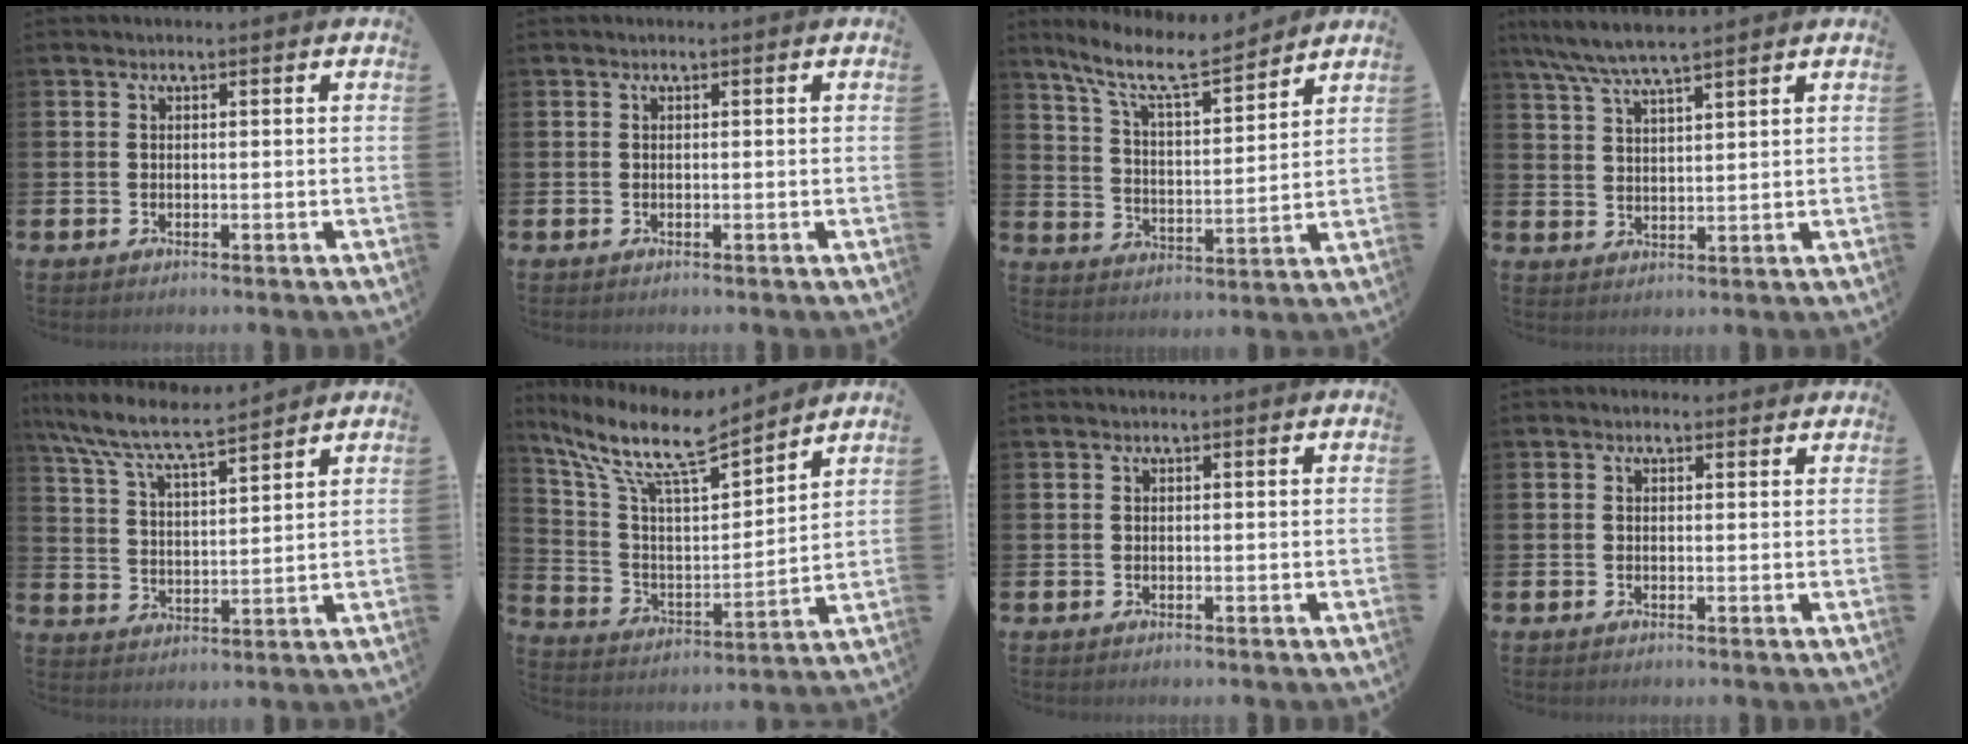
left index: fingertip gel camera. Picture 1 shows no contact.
{"total": 0.0}
{"total": 9.6, "force": [8.4, 1.7, 4.5], "torque": [-0.112, -0.045, 0.147]}
{"total": 5.9, "force": [5.3, 0.5, 2.4], "torque": [-0.069, -0.017, 0.096]}
{"total": 8.4, "force": [7.6, 0.8, 3.4], "torque": [-0.097, -0.040, 0.135]}
{"total": 11.7, "force": [9.7, 2.4, 6.1], "torque": [-0.153, -0.058, 0.164]}
{"total": 0.0}
{"total": 0.6, "force": [0.2, 0.5, 0.3], "torque": [0.002, 0.003, 0.000]}